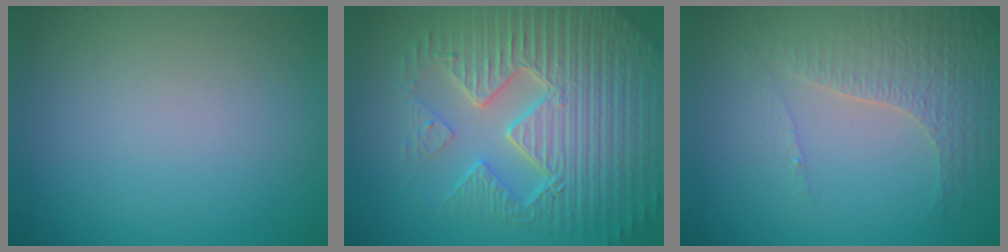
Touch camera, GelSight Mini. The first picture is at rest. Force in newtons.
{"total": 9.5, "press": 6.7, "slide": 6.8}
{"total": 4.3, "press": 3.1, "slide": 3.0}